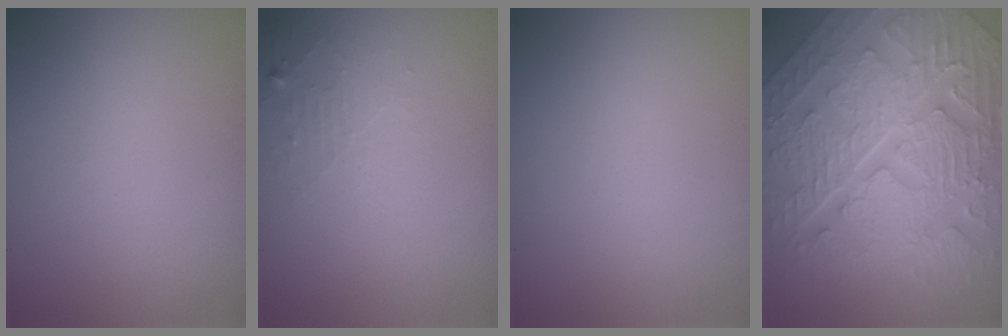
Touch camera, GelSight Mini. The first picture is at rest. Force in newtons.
{"total": 1.7, "press": 1.7, "slide": 0.3}
{"total": 0.0}
{"total": 11.5, "press": 7.8, "slide": 8.5}